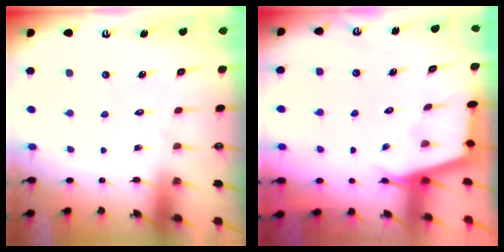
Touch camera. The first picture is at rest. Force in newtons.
{"total": 2.3, "press": 2.3, "slide": 0.1}